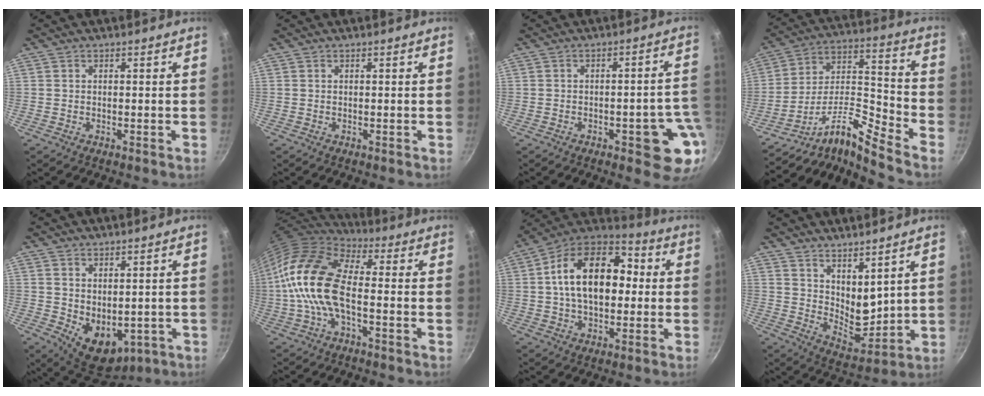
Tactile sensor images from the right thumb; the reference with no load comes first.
{"total": 0.0}
{"total": 8.7, "force": [-3.3, 3.3, 7.4], "torque": [-0.050, 0.020, -0.036]}
{"total": 13.7, "force": [-10.6, 1.7, 8.6], "torque": [-0.137, 0.098, -0.210]}
{"total": 9.1, "force": [-0.2, 6.2, 6.7], "torque": [-0.075, -0.018, 0.022]}
{"total": 16.1, "force": [-1.8, 7.9, 13.9], "torque": [-0.263, 0.032, -0.053]}
{"total": 19.8, "force": [1.6, 12.7, 15.1], "torque": [-0.219, 0.036, 0.007]}
{"total": 9.5, "force": [6.0, 4.1, 6.1], "torque": [-0.077, -0.064, 0.109]}